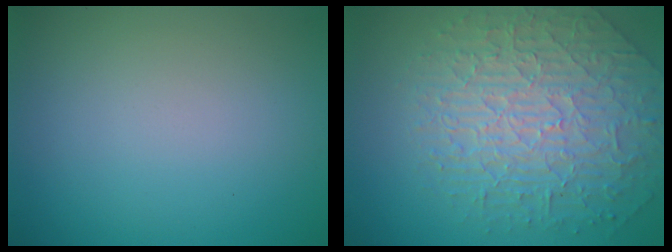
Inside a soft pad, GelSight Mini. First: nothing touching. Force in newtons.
{"total": 6.1, "press": 5.3, "slide": 3.1}